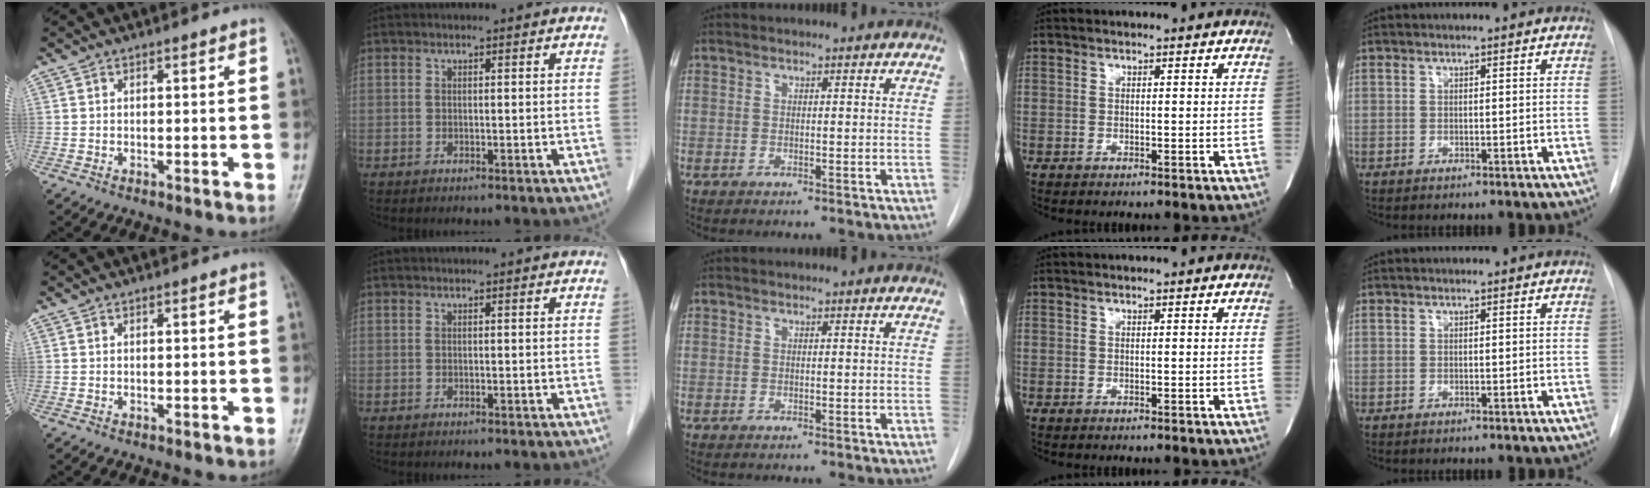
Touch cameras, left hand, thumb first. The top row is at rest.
{}